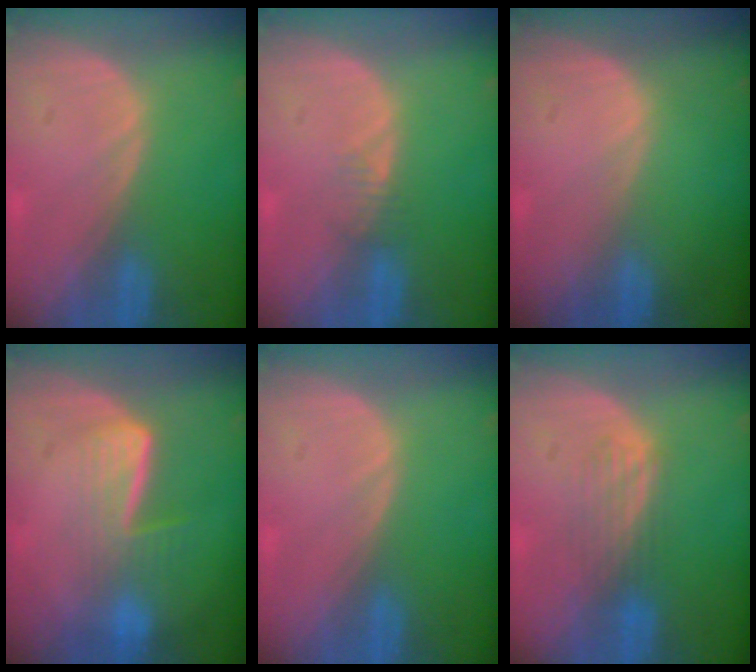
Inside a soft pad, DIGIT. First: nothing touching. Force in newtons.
{"total": 1.5, "press": 1.5, "slide": 0.2}
{"total": 0.0}
{"total": 6.7, "press": 5.7, "slide": 3.6}
{"total": 0.0}
{"total": 3.6, "press": 3.2, "slide": 1.7}